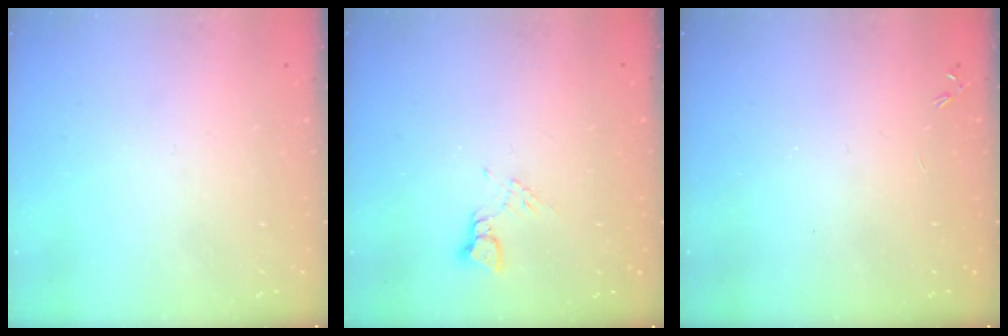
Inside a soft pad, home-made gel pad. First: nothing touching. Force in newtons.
{"total": 3.0, "press": 2.9, "slide": 0.4}
{"total": 0.0}